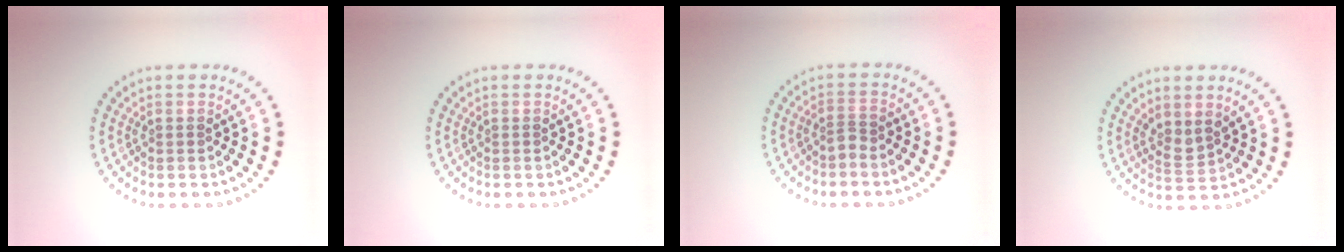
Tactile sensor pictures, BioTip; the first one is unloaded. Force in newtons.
{"total": 0.0}
{"total": 1.1, "press": 0.7, "slide": 0.8}
{"total": 1.8, "press": 1.4, "slide": 1.2}